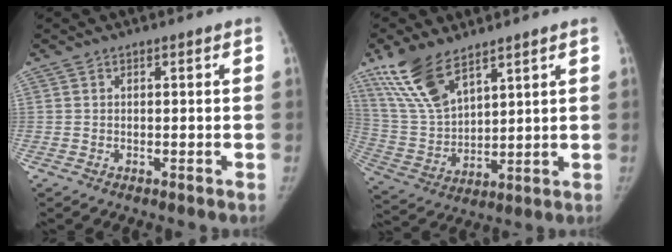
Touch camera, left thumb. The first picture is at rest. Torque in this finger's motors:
{"motor_torque": [1.99, 1.64, 1.48, -1.29, 0.25]}